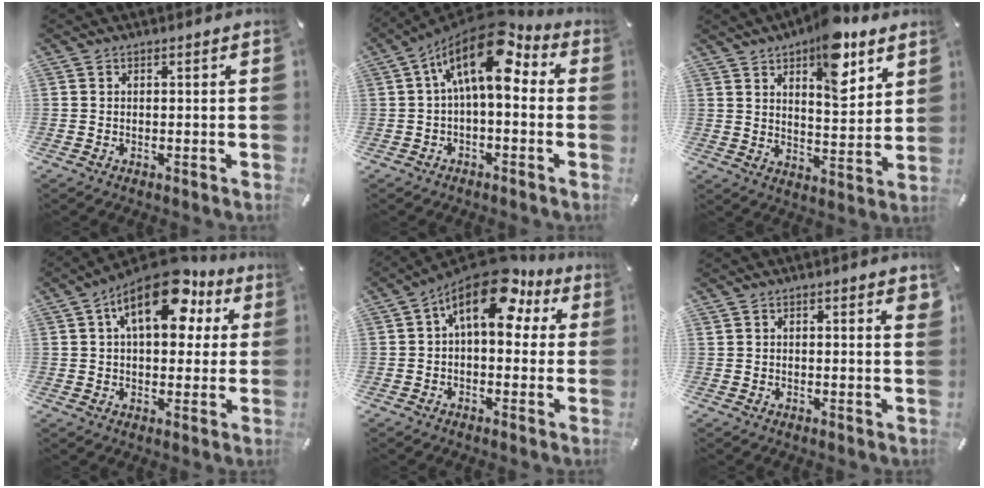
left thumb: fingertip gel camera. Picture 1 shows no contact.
{"total": 15.3, "force": [5.6, 7.2, 12.3], "torque": [-0.224, -0.029, 0.092]}
{"total": 13.1, "force": [8.4, 5.7, 8.2], "torque": [-0.109, -0.047, 0.142]}
{"total": 16.9, "force": [7.4, 9.2, 12.1], "torque": [-0.180, -0.018, 0.124]}
{"total": 15.4, "force": [7.2, 7.6, 11.4], "torque": [-0.178, -0.039, 0.121]}
{"total": 1.7, "force": [1.1, 0.3, 1.3], "torque": [-0.019, -0.003, 0.018]}